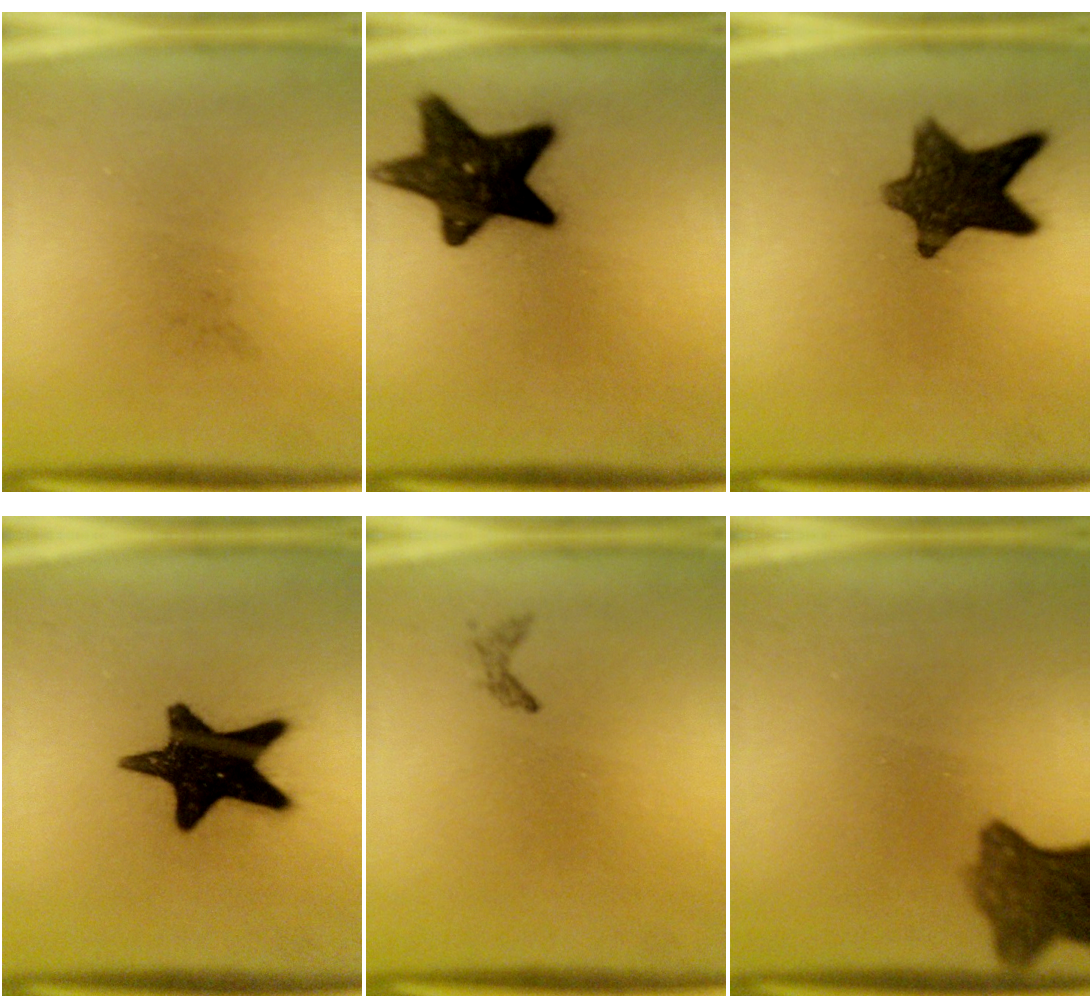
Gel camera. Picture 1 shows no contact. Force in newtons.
{"total": 15.5}
{"total": 11.5}
{"total": 17.1}
{"total": 0.7}
{"total": 7.7}